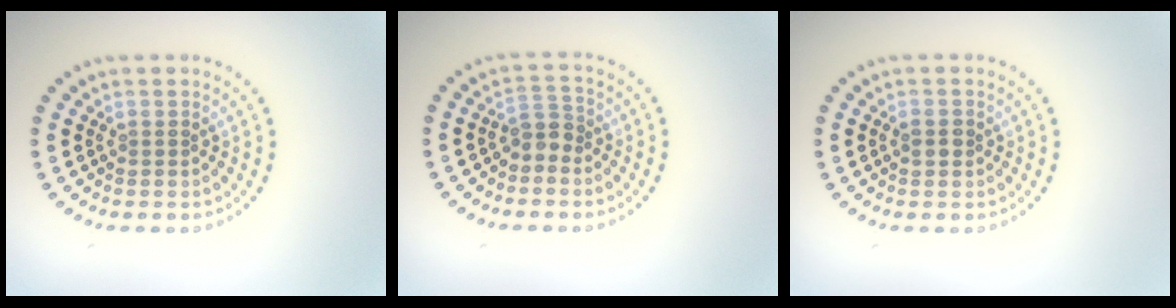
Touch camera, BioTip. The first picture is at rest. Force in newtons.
{"total": 1.9, "press": 1.6, "slide": 1.1}
{"total": 1.2, "press": 1.2, "slide": 0.1}